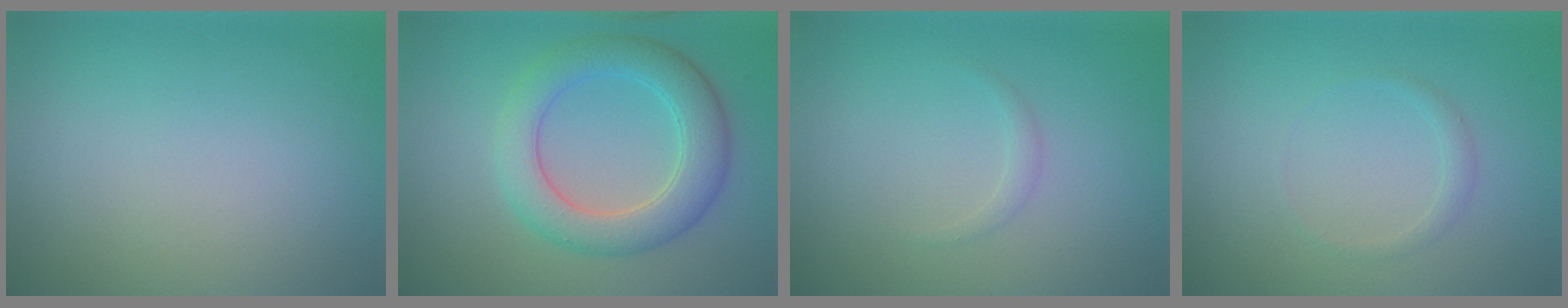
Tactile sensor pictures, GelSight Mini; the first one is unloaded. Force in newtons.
{"total": 5.5, "press": 5.5, "slide": 0.3}
{"total": 0.8, "press": 0.8, "slide": 0.0}
{"total": 0.9, "press": 0.9, "slide": 0.0}